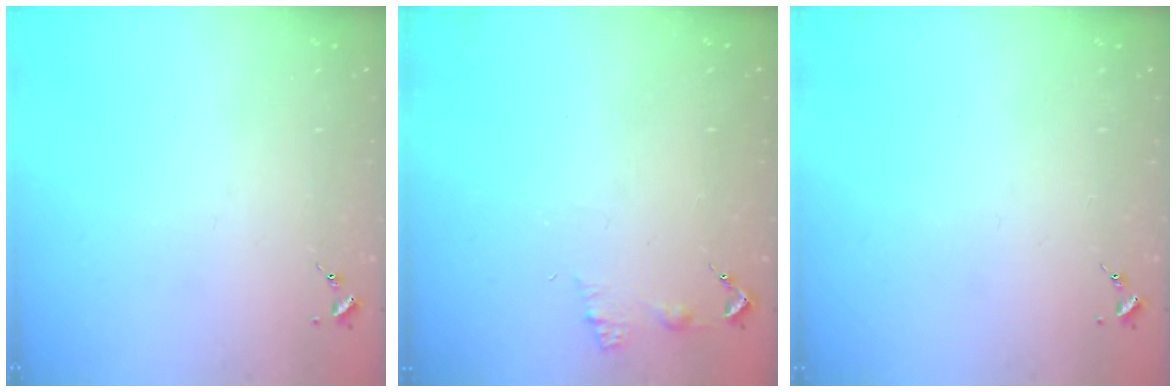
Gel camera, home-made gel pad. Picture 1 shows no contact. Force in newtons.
{"total": 6.7, "press": 6.7, "slide": 0.5}
{"total": 0.0}